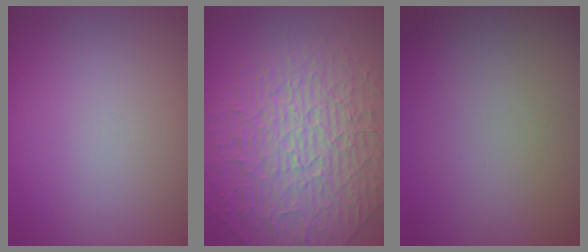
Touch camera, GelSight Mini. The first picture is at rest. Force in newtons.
{"total": 8.8, "press": 6.6, "slide": 5.8}
{"total": 0.0}